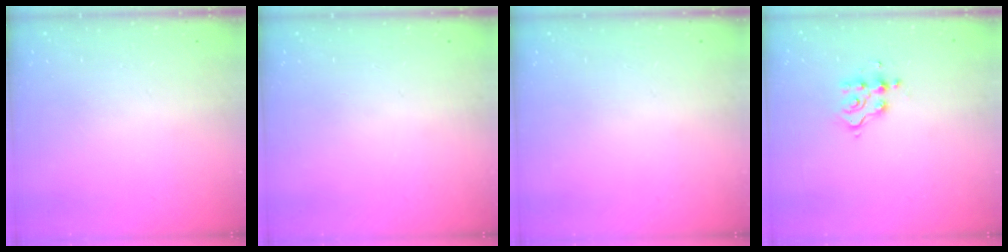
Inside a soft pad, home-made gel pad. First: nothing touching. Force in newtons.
{"total": 0.0}
{"total": 0.0}
{"total": 5.0, "press": 5.0, "slide": 0.2}